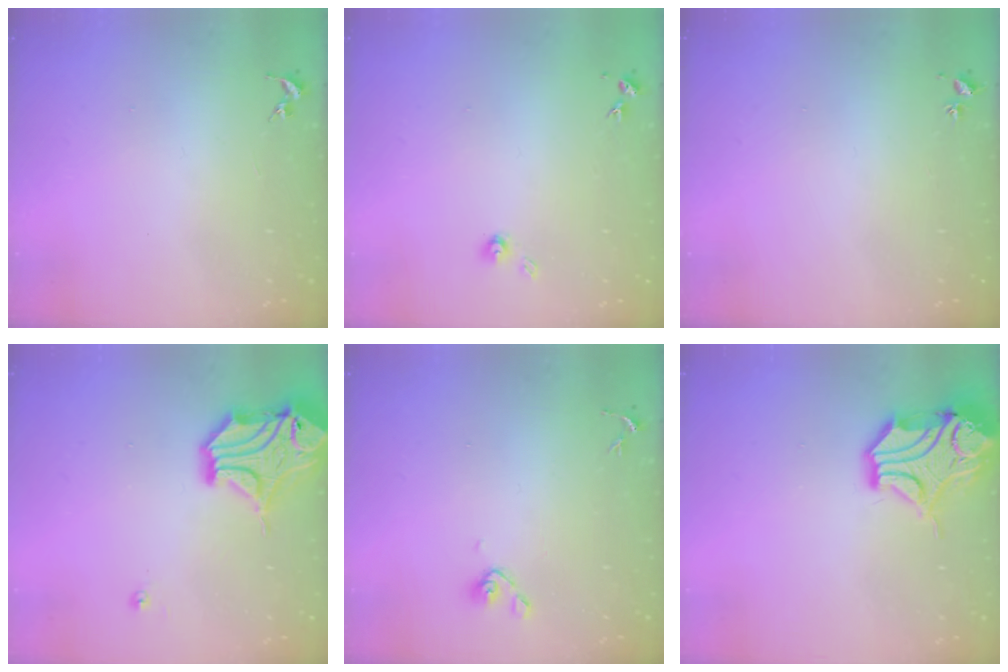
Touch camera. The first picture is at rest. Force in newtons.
{"total": 3.9, "press": 3.8, "slide": 0.4}
{"total": 2.0, "press": 2.0, "slide": 0.3}
{"total": 18.1, "press": 17.9, "slide": 2.5}
{"total": 5.9, "press": 5.4, "slide": 2.4}
{"total": 15.9, "press": 15.8, "slide": 2.3}